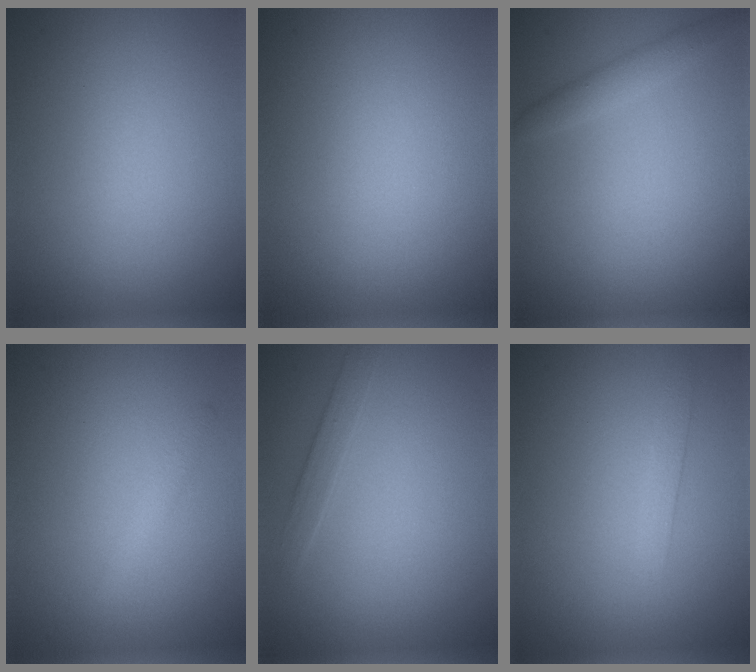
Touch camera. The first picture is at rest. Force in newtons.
{"total": 0.0}
{"total": 1.6, "press": 1.6, "slide": 0.0}
{"total": 1.1, "press": 1.1, "slide": 0.2}
{"total": 1.3, "press": 1.3, "slide": 0.1}
{"total": 1.3, "press": 1.3, "slide": 0.1}